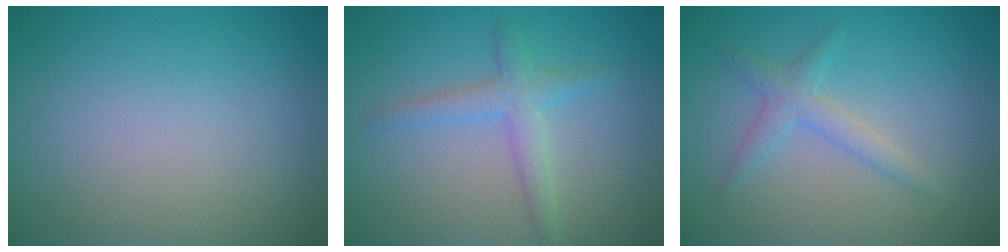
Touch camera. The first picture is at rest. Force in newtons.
{"total": 2.4, "press": 2.4, "slide": 0.2}
{"total": 2.0, "press": 2.0, "slide": 0.1}